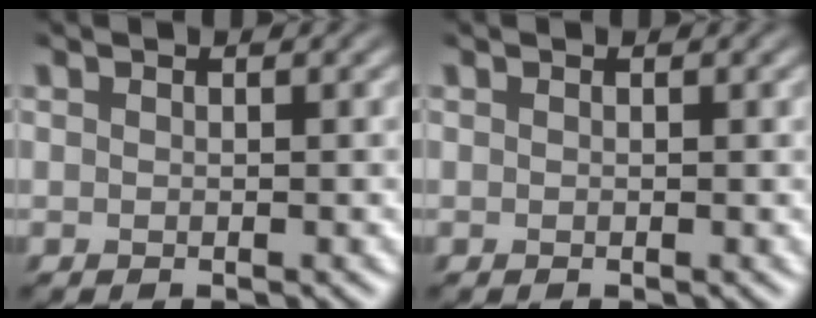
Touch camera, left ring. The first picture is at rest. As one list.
[{"total": 0.0}]